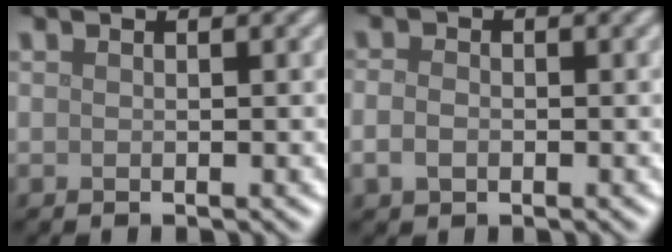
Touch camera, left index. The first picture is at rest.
{"total": 1.8, "force": [-0.4, 1.3, 1.2], "torque": [-0.025, 0.000, -0.012]}